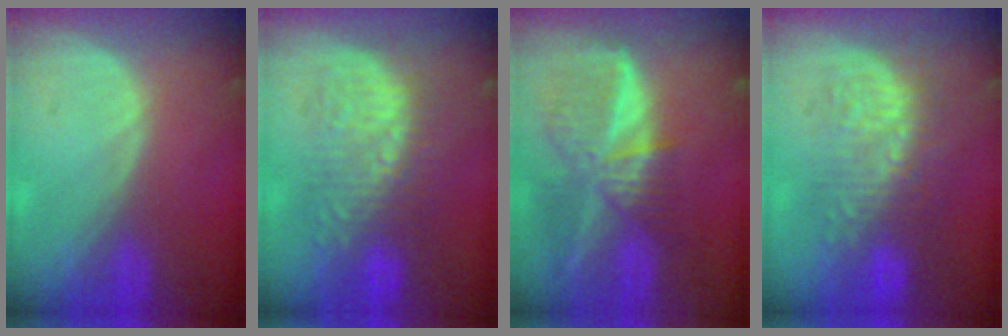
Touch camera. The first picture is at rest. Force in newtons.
{"total": 8.7, "press": 8.6, "slide": 0.9}
{"total": 9.3, "press": 8.1, "slide": 4.7}
{"total": 8.9, "press": 8.7, "slide": 1.9}